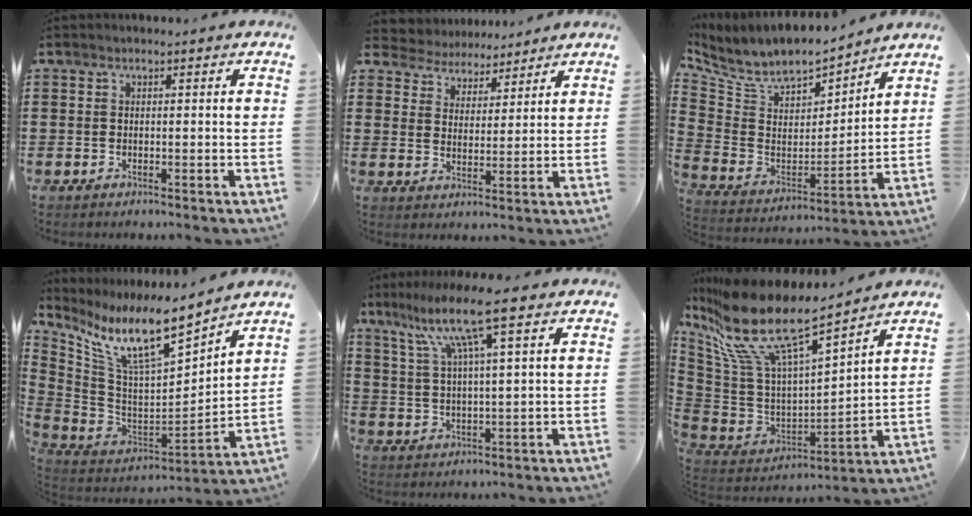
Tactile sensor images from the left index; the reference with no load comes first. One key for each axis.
{"total": 4.4, "fx": 4.2, "fy": 1.3, "fz": -0.4, "tx": -0.020, "ty": -0.021, "tz": 0.072}
{"total": 7.4, "fx": 6.2, "fy": 3.1, "fz": 2.5, "tx": -0.088, "ty": -0.040, "tz": 0.107}
{"total": 12.1, "fx": 8.6, "fy": 1.7, "fz": 8.4, "tx": -0.190, "ty": -0.059, "tz": 0.145}
{"total": 11.3, "fx": 6.9, "fy": 0.7, "fz": 8.9, "tx": -0.186, "ty": -0.009, "tz": 0.116}
{"total": 13.4, "fx": 8.8, "fy": 3.2, "fz": 9.5, "tx": -0.228, "ty": -0.063, "tz": 0.143}